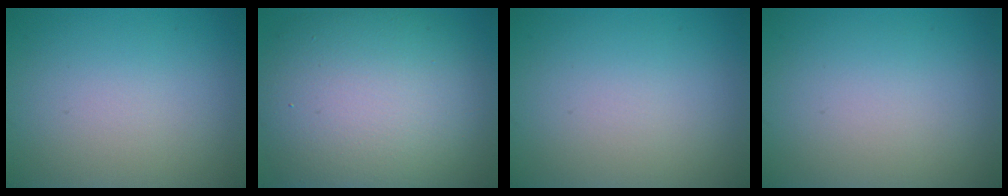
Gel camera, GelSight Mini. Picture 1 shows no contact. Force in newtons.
{"total": 13.3, "press": 13.3, "slide": 0.8}
{"total": 0.0}
{"total": 0.0}